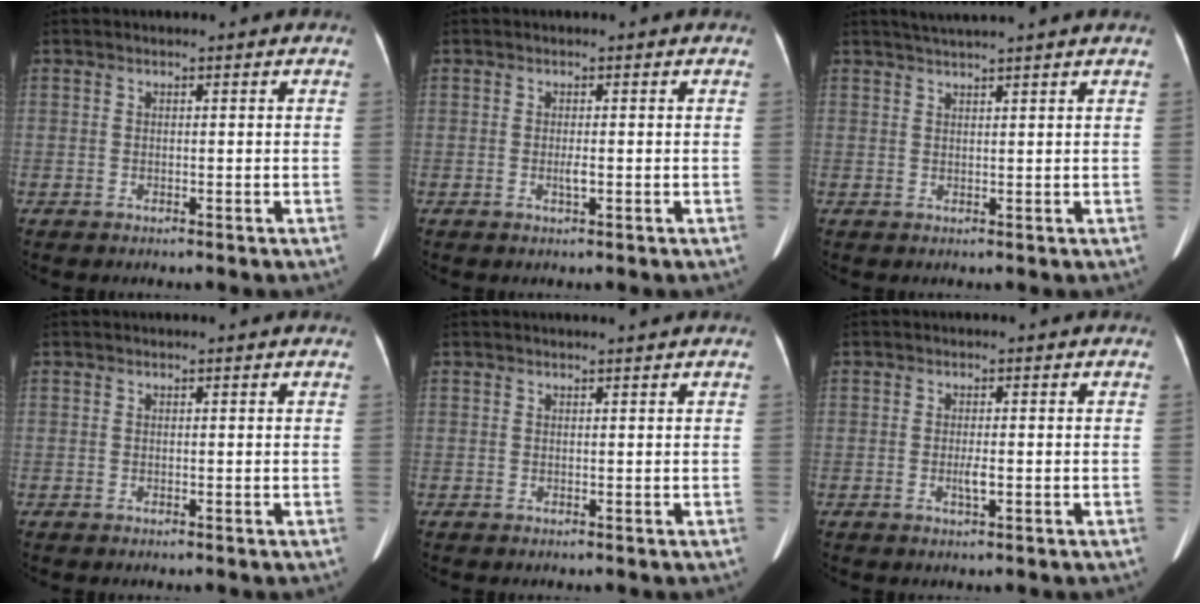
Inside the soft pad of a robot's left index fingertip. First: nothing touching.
{"total": 1.1, "force": [-0.2, 0.2, 1.1], "torque": [-0.024, -0.003, -0.003]}
{"total": 4.3, "force": [3.7, -1.1, 1.9], "torque": [-0.029, 0.023, 0.060]}
{"total": 0.6, "force": [0.6, 0.0, 0.2], "torque": [-0.003, 0.003, 0.006]}
{"total": 1.3, "force": [1.2, -0.4, 0.4], "torque": [-0.011, 0.002, 0.021]}
{"total": 1.6, "force": [-0.4, 0.2, 1.5], "torque": [-0.032, -0.003, -0.005]}